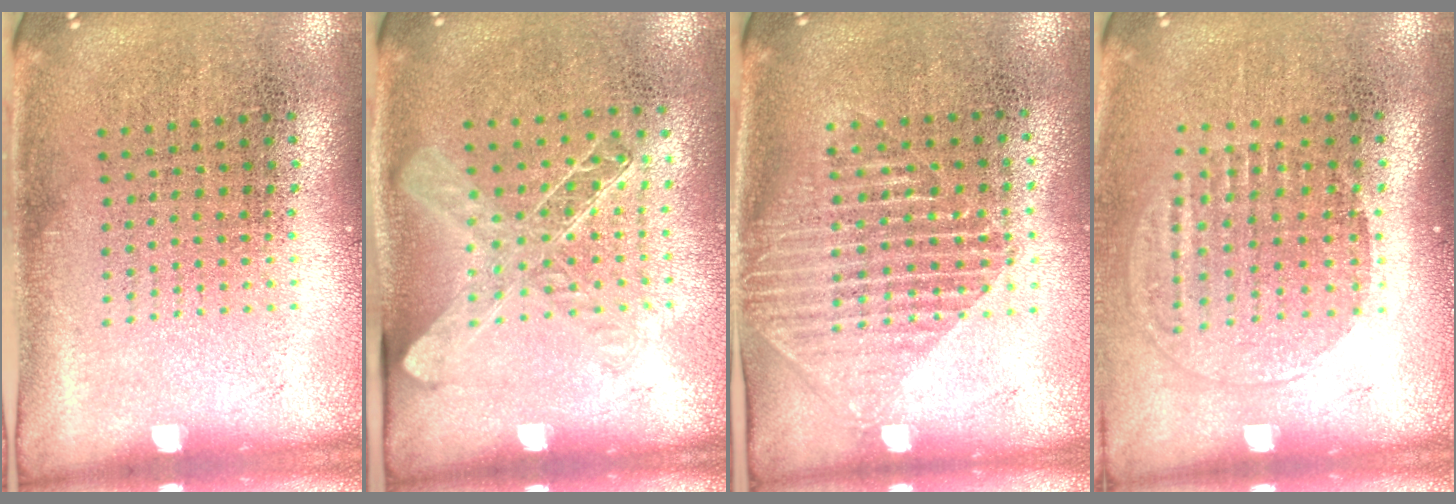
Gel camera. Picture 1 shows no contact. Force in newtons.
{"total": 1.3, "press": 1.1, "slide": 0.7}
{"total": 1.5, "press": 1.3, "slide": 0.8}
{"total": 1.4, "press": 1.2, "slide": 0.7}